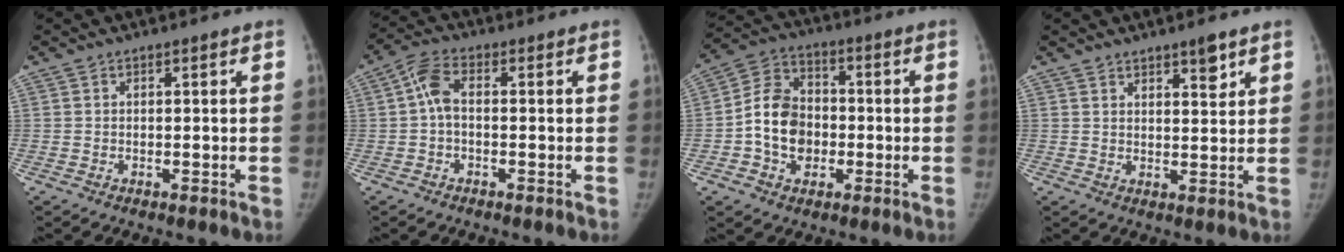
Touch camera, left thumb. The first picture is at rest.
{"total": 4.9, "force": [-0.1, 2.6, 4.1], "torque": [-0.082, 0.016, -0.010]}
{"total": 11.6, "force": [-1.9, 9.0, 7.0], "torque": [-0.099, 0.027, -0.040]}
{"total": 4.2, "force": [2.9, 1.4, 2.7], "torque": [-0.023, -0.019, 0.043]}